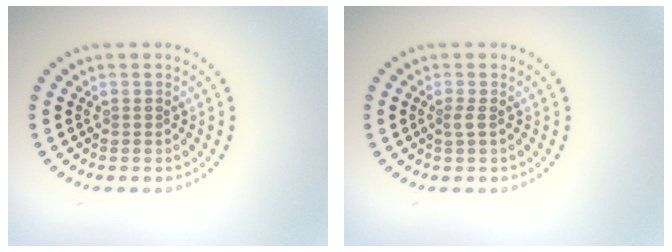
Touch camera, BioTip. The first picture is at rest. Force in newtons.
{"total": 1.0, "press": 0.7, "slide": 0.7}